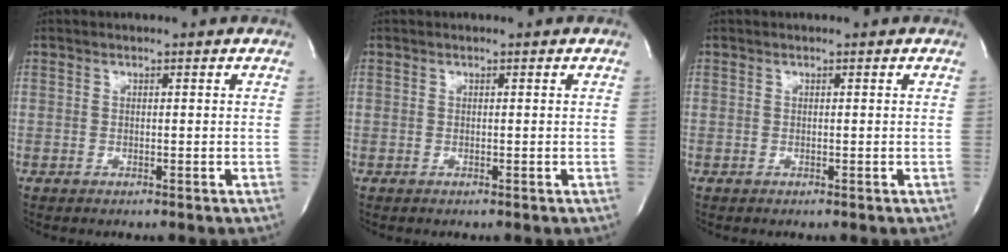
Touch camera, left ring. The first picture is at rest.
{"total": 0.0}
{"total": 0.0}